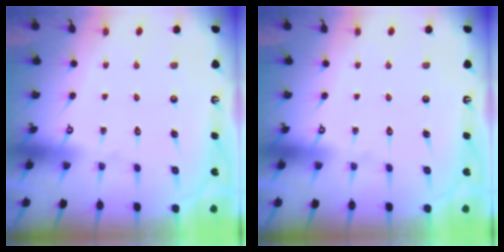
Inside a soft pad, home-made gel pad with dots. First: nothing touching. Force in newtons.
{"total": 0.0}